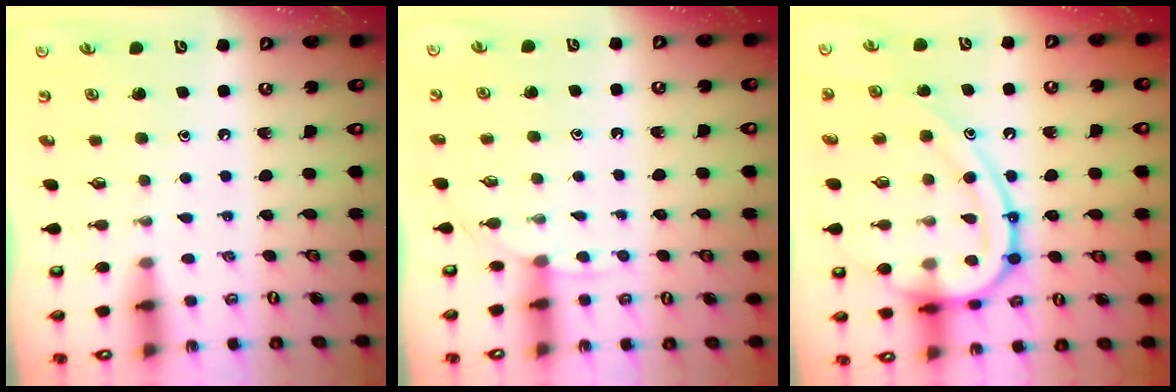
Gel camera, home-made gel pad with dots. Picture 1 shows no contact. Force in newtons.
{"total": 3.0, "press": 3.0, "slide": 0.4}
{"total": 19.4, "press": 19.3, "slide": 1.9}